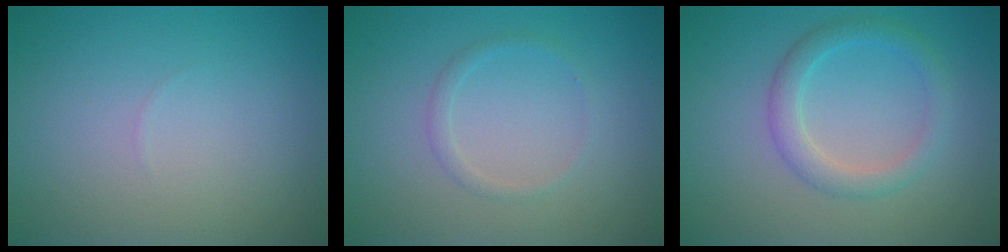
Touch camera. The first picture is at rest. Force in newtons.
{"total": 1.0, "press": 1.0, "slide": 0.1}
{"total": 2.7, "press": 2.7, "slide": 0.1}